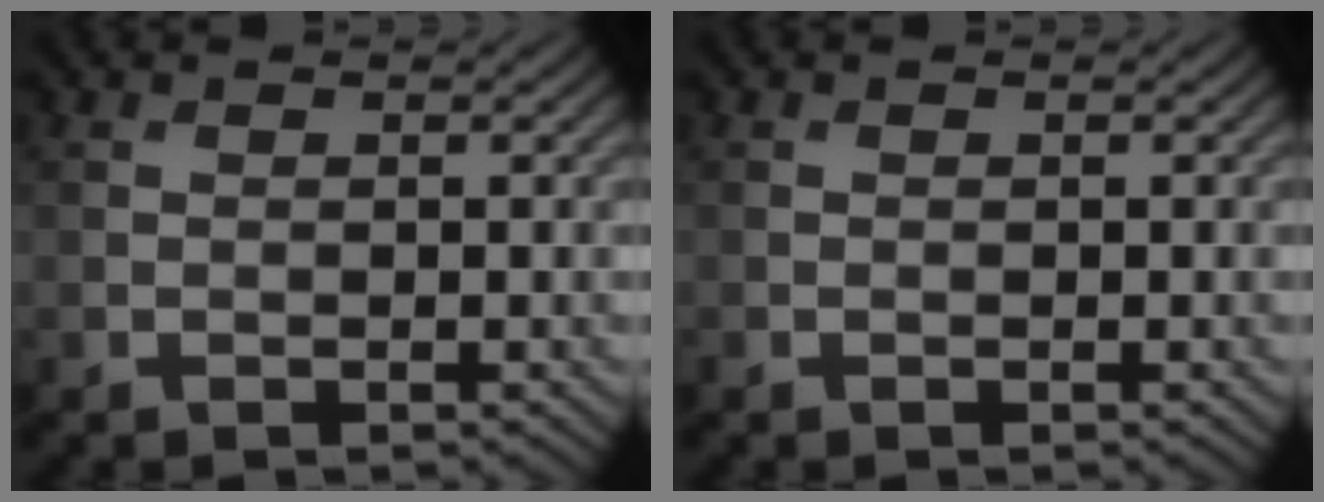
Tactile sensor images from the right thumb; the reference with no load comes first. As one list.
[{"total": 0.0}]